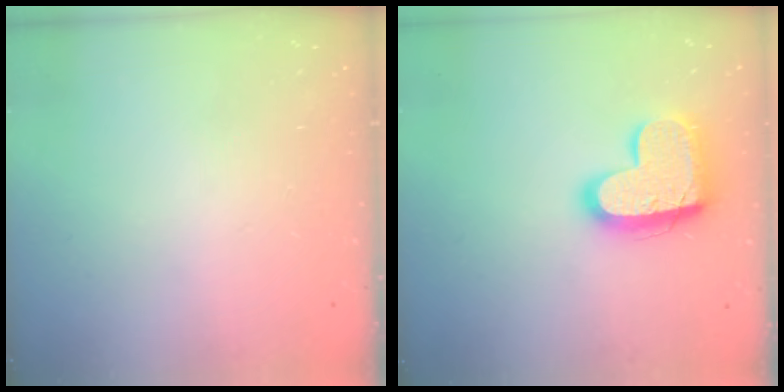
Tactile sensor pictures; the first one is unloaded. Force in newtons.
{"total": 17.3, "press": 17.3, "slide": 1.2}